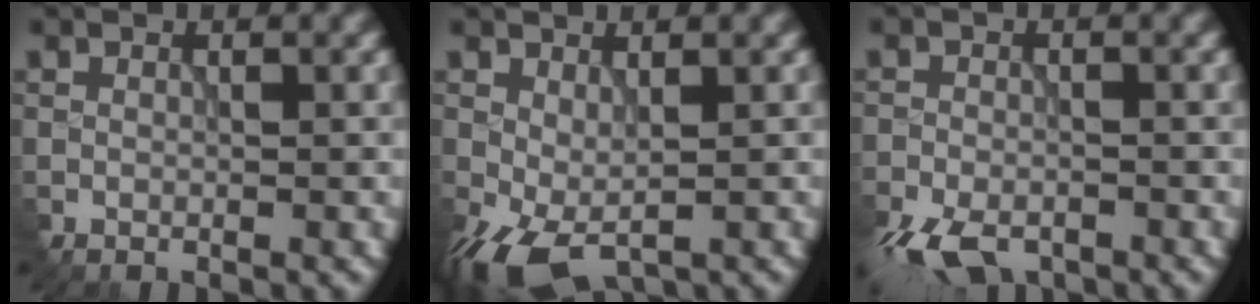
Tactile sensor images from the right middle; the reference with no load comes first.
{"total": 4.1, "force": [-1.8, 2.0, 3.1], "torque": [-0.079, -0.004, -0.032]}
{"total": 5.7, "force": [-4.2, 2.4, 3.1], "torque": [-0.059, -0.021, -0.083]}